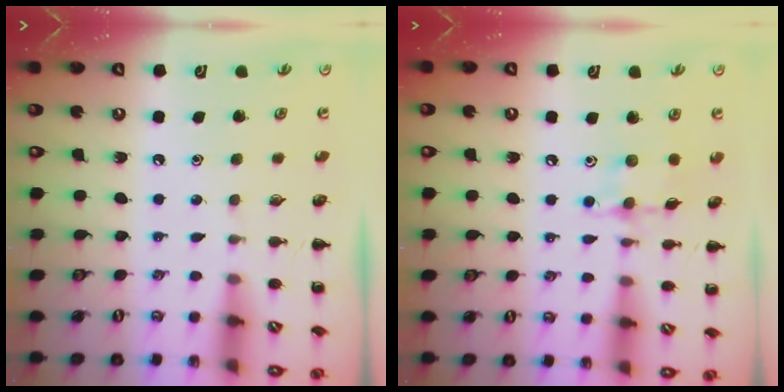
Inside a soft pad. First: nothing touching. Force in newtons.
{"total": 8.7, "press": 8.7, "slide": 0.5}